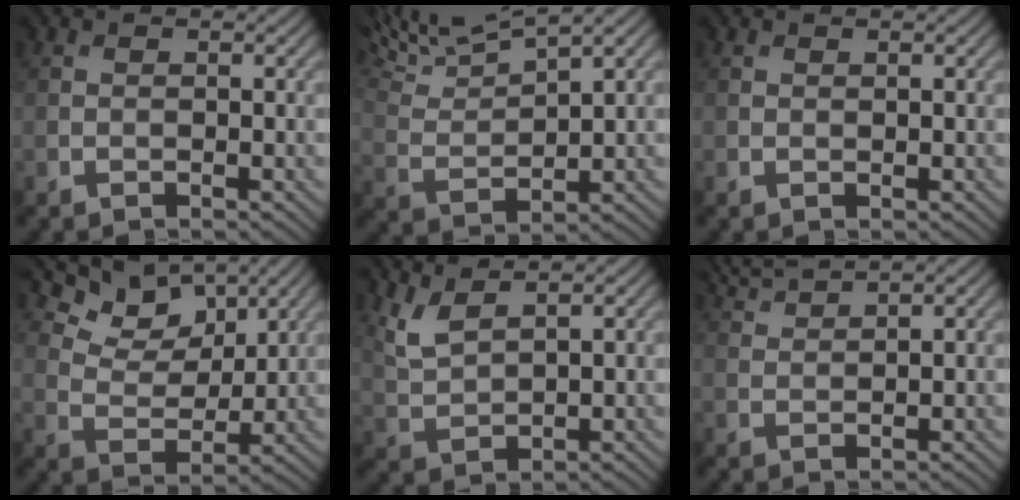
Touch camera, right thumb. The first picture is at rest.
{"total": 10.5, "force": [8.0, 2.0, 6.4], "torque": [-0.138, 0.020, 0.139]}
{"total": 0.0}
{"total": 8.2, "force": [5.6, 4.3, 4.2], "torque": [-0.082, -0.009, 0.114]}
{"total": 4.0, "force": [2.8, 1.2, 2.6], "torque": [-0.076, 0.001, 0.068]}
{"total": 3.5, "force": [3.1, 0.3, 1.6], "torque": [-0.033, 0.013, 0.064]}